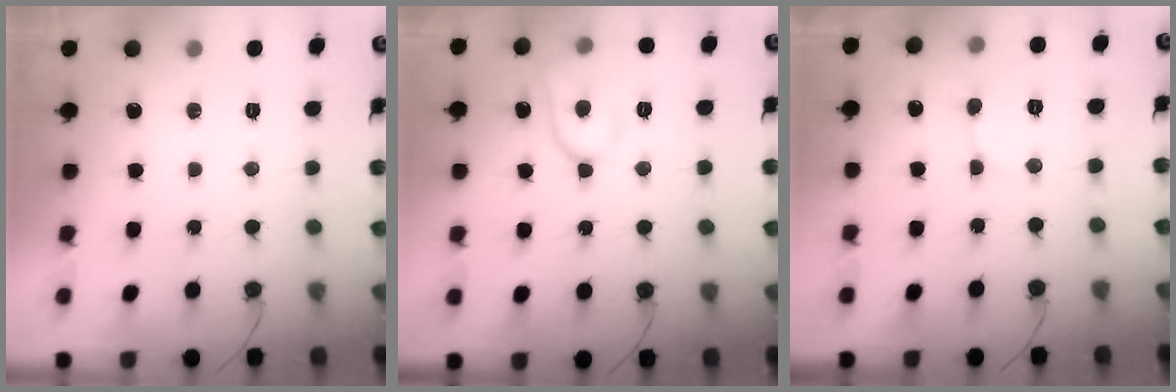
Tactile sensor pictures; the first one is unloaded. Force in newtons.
{"total": 10.1, "press": 10.1, "slide": 1.0}
{"total": 1.6, "press": 1.6, "slide": 0.1}